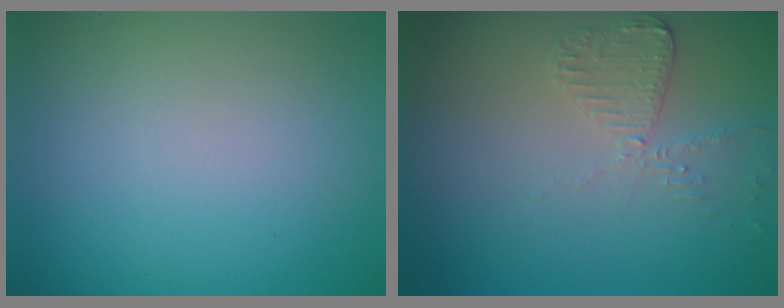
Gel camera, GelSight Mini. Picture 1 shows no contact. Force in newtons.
{"total": 2.4, "press": 2.4, "slide": 0.2}